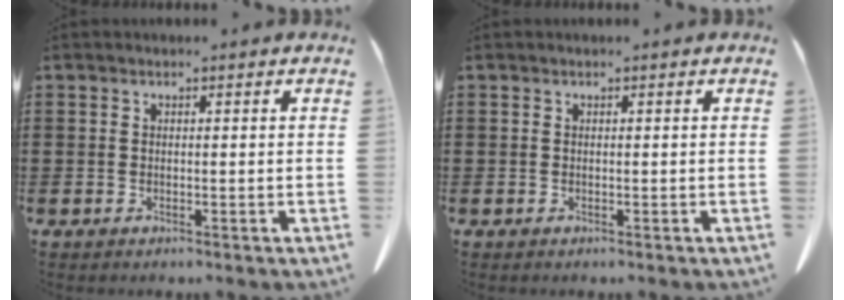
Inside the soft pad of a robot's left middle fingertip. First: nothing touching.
{"total": 0.0}